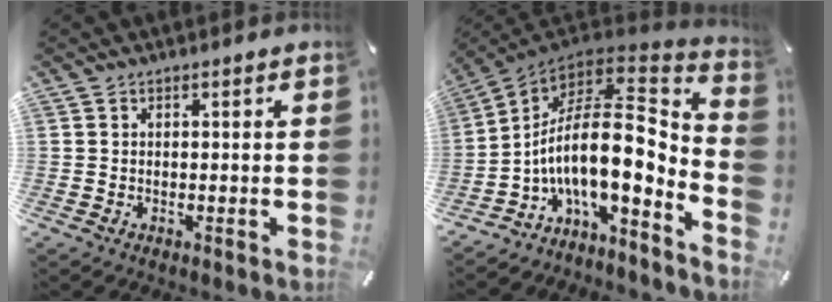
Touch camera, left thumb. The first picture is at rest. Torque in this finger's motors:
{"motor_torque": [-0.46, 3.21, 1.91, 0.85, 0.33]}